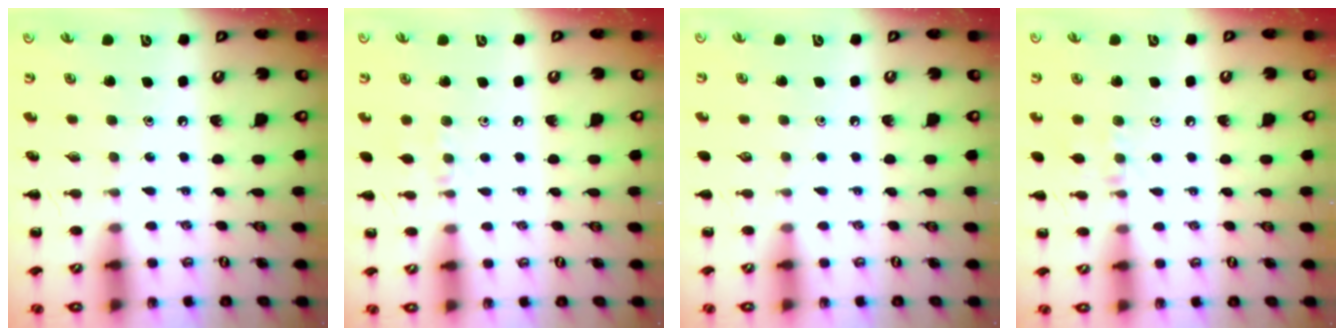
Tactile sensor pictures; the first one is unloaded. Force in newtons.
{"total": 5.4, "press": 5.1, "slide": 1.7}
{"total": 0.0}
{"total": 7.0, "press": 6.7, "slide": 1.9}